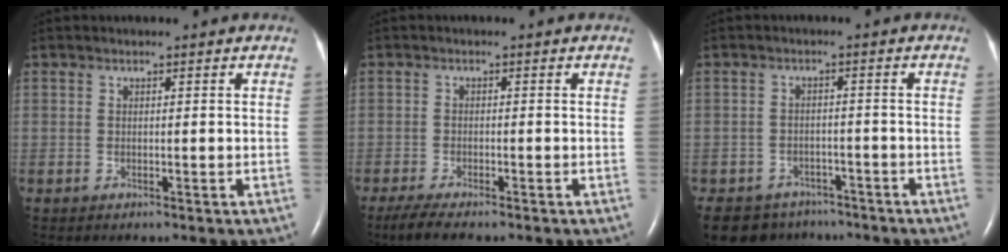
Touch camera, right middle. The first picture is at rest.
{"total": 4.9, "force": [-3.8, 1.0, 2.9], "torque": [-0.059, -0.014, -0.059]}
{"total": 9.9, "force": [-7.9, 5.6, 1.5], "torque": [-0.036, 0.003, -0.103]}